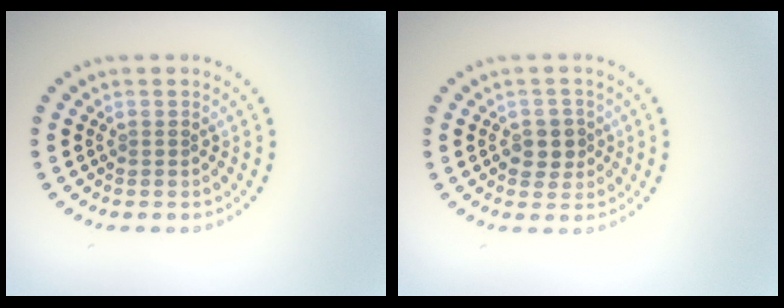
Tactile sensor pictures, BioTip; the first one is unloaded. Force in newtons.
{"total": 2.5, "press": 2.4, "slide": 0.8}